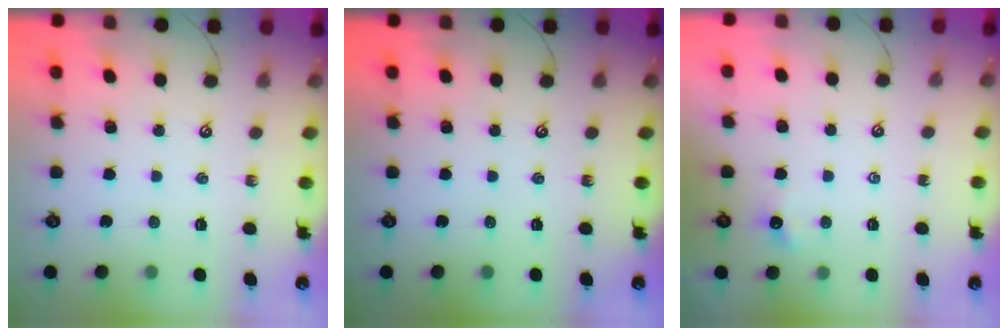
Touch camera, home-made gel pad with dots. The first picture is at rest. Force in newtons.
{"total": 0.0}
{"total": 1.8, "press": 1.8, "slide": 0.4}